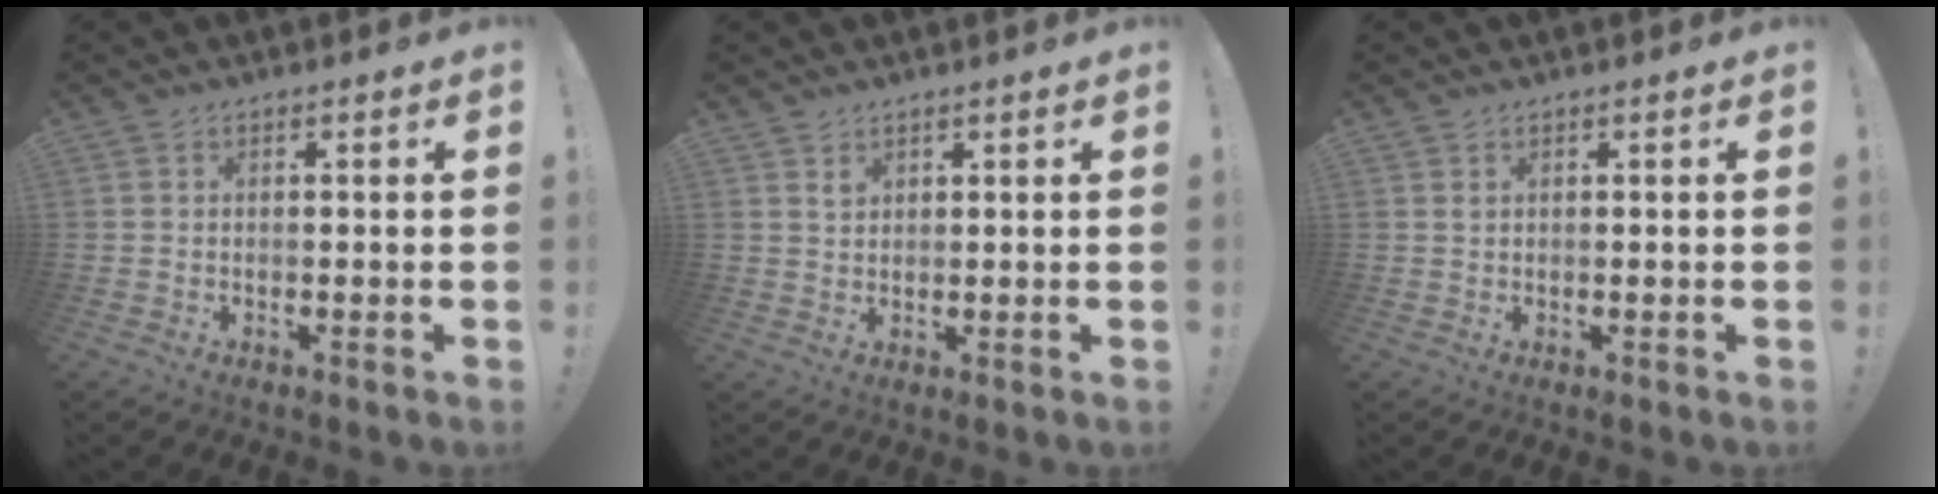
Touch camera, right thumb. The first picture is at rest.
{"total": 2.6, "force": [2.1, 1.5, 0.4], "torque": [0.010, -0.022, 0.036]}
{"total": 0.6, "force": [0.5, 0.0, 0.3], "torque": [0.000, -0.005, 0.009]}